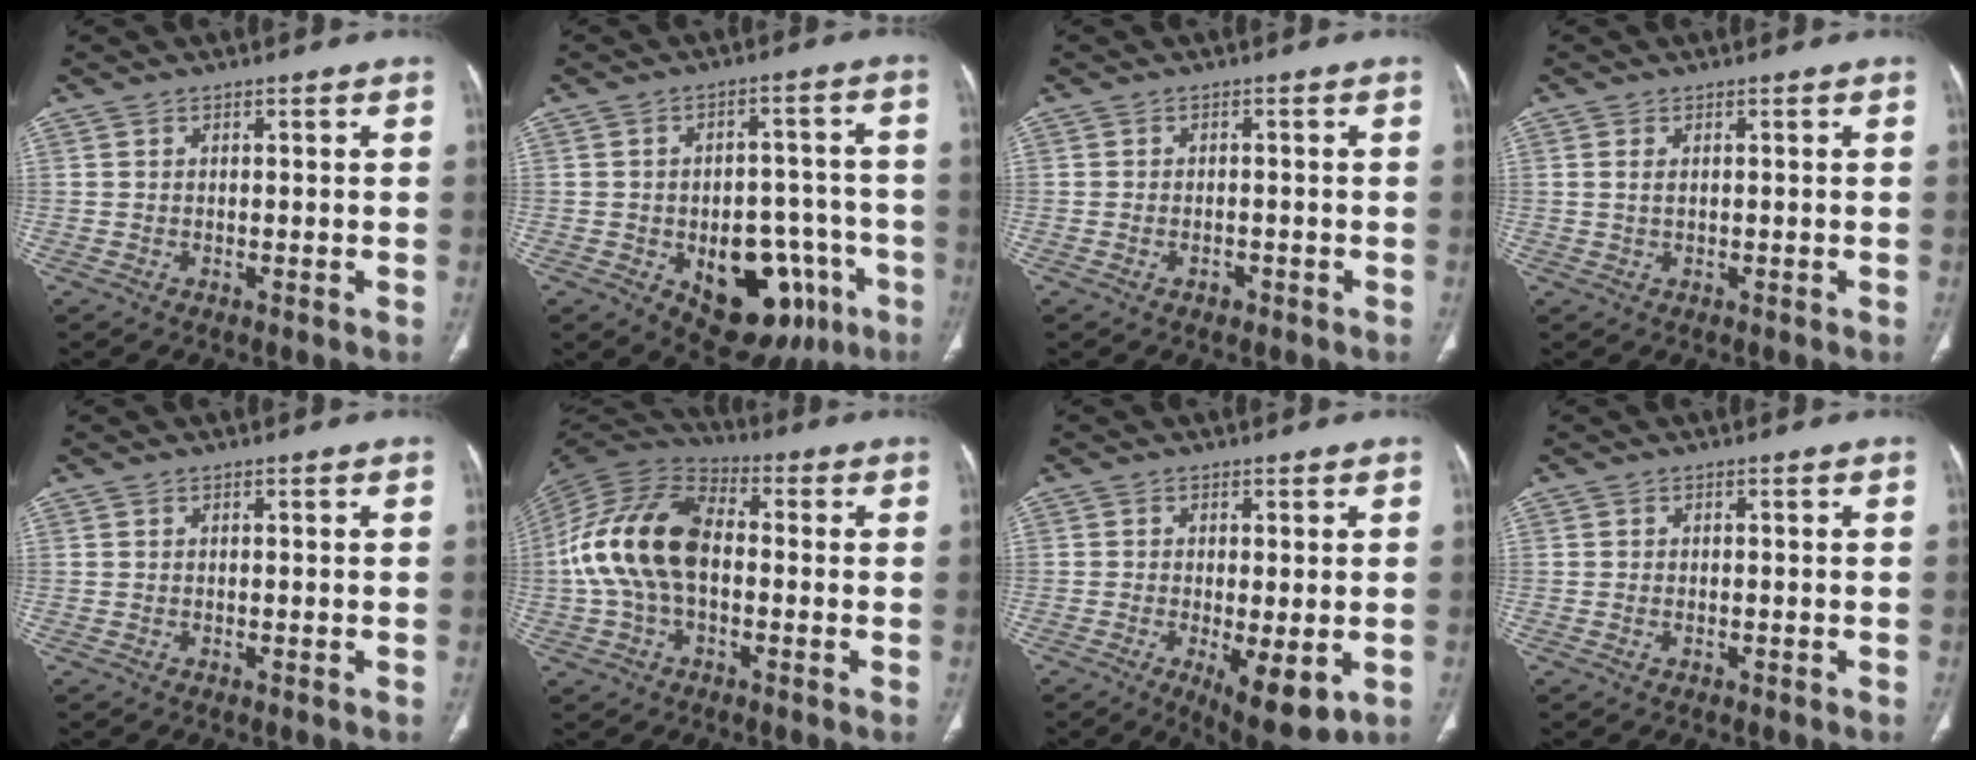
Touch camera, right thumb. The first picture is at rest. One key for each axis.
{"total": 17.9, "fx": -6.9, "fy": 10.6, "fz": 12.6, "tx": -0.130, "ty": 0.038, "tz": -0.077}
{"total": 1.6, "fx": -0.8, "fy": 1.0, "fz": 0.8, "tx": -0.015, "ty": 0.012, "tz": -0.008}
{"total": 1.3, "fx": 0.4, "fy": 0.7, "fz": 1.1, "tx": -0.028, "ty": 0.003, "tz": 0.013}
{"total": 0.0}
{"total": 16.5, "fx": -0.7, "fy": 10.2, "fz": 12.9, "tx": -0.255, "ty": 0.037, "tz": -0.021}
{"total": 8.9, "fx": -2.4, "fy": 3.1, "fz": 8.0, "tx": -0.121, "ty": -0.022, "tz": -0.031}
{"total": 0.7, "fx": -0.2, "fy": 0.4, "fz": 0.5, "tx": -0.013, "ty": 0.006, "tz": -0.001}